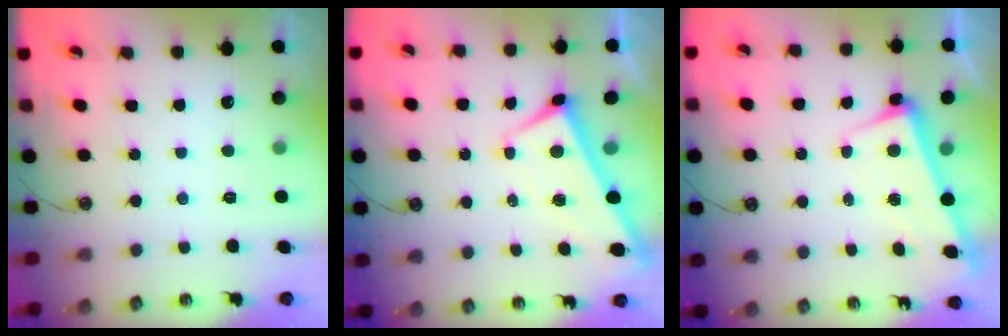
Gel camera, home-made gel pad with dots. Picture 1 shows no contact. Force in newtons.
{"total": 2.1, "press": 2.1, "slide": 0.3}
{"total": 2.6, "press": 2.4, "slide": 1.1}